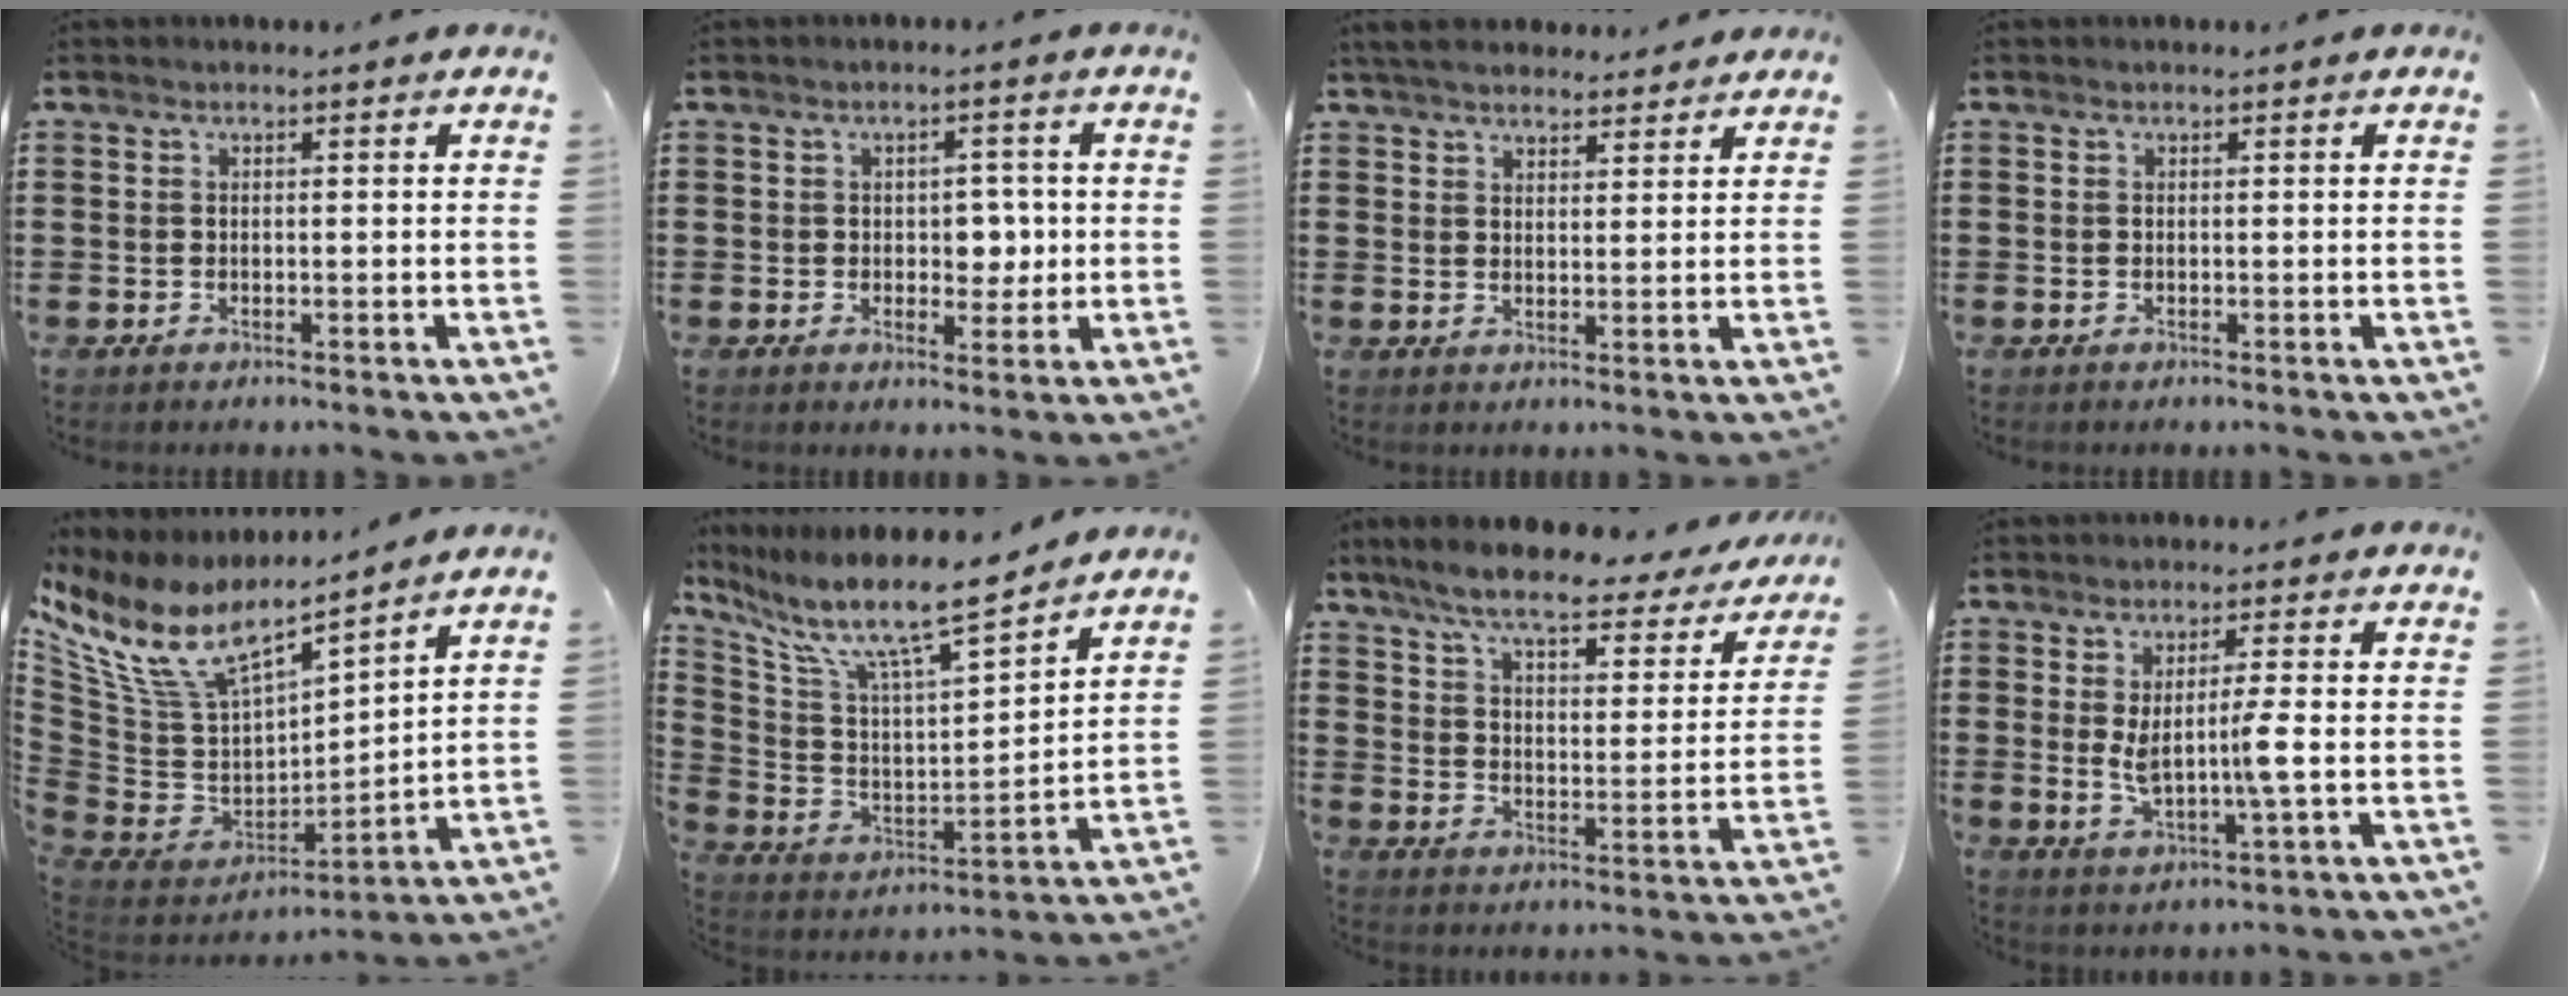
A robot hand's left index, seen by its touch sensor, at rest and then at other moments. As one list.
[{"total": 4.1, "force": [0.2, 2.7, 3.2], "torque": [-0.050, 0.002, -0.002]}, {"total": 4.5, "force": [4.2, 1.1, 1.3], "torque": [-0.037, -0.006, 0.078]}, {"total": 0.0}, {"total": 11.2, "force": [6.7, 5.0, 7.5], "torque": [-0.188, -0.045, 0.116]}, {"total": 10.7, "force": [8.6, 1.3, 6.3], "torque": [-0.149, -0.062, 0.139]}, {"total": 7.7, "force": [6.5, 0.7, 4.1], "torque": [-0.106, -0.036, 0.109]}, {"total": 5.8, "force": [-0.1, 0.3, 5.8], "torque": [-0.118, -0.012, -0.010]}]